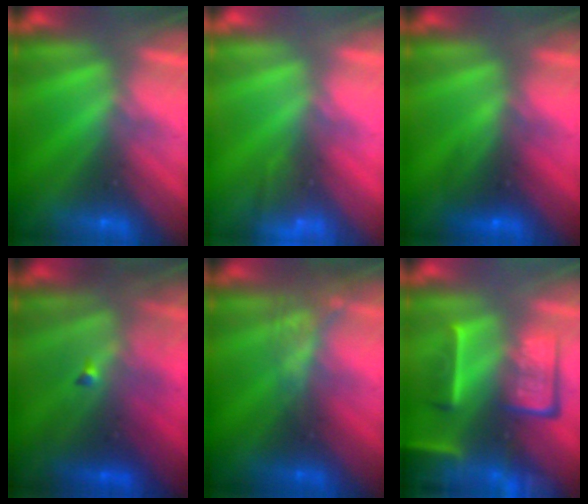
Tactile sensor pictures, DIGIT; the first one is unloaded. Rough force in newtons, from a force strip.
{"total": 4.7}
{"total": 2.8}
{"total": 3.8}
{"total": 2.1}
{"total": 8.6}